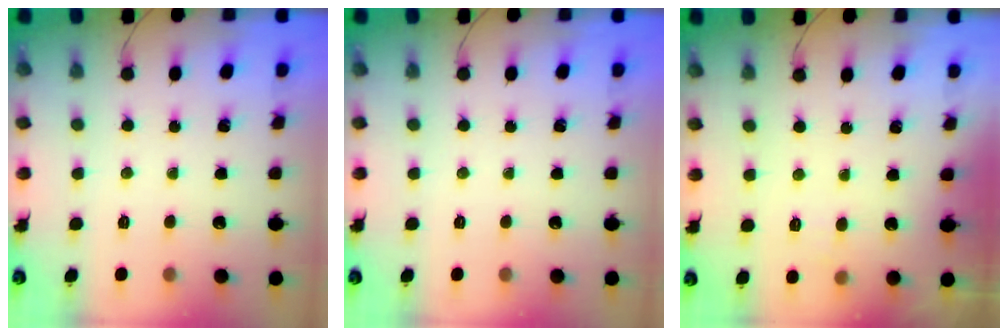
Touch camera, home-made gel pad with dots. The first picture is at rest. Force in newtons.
{"total": 0.0}
{"total": 4.8, "press": 4.6, "slide": 1.3}